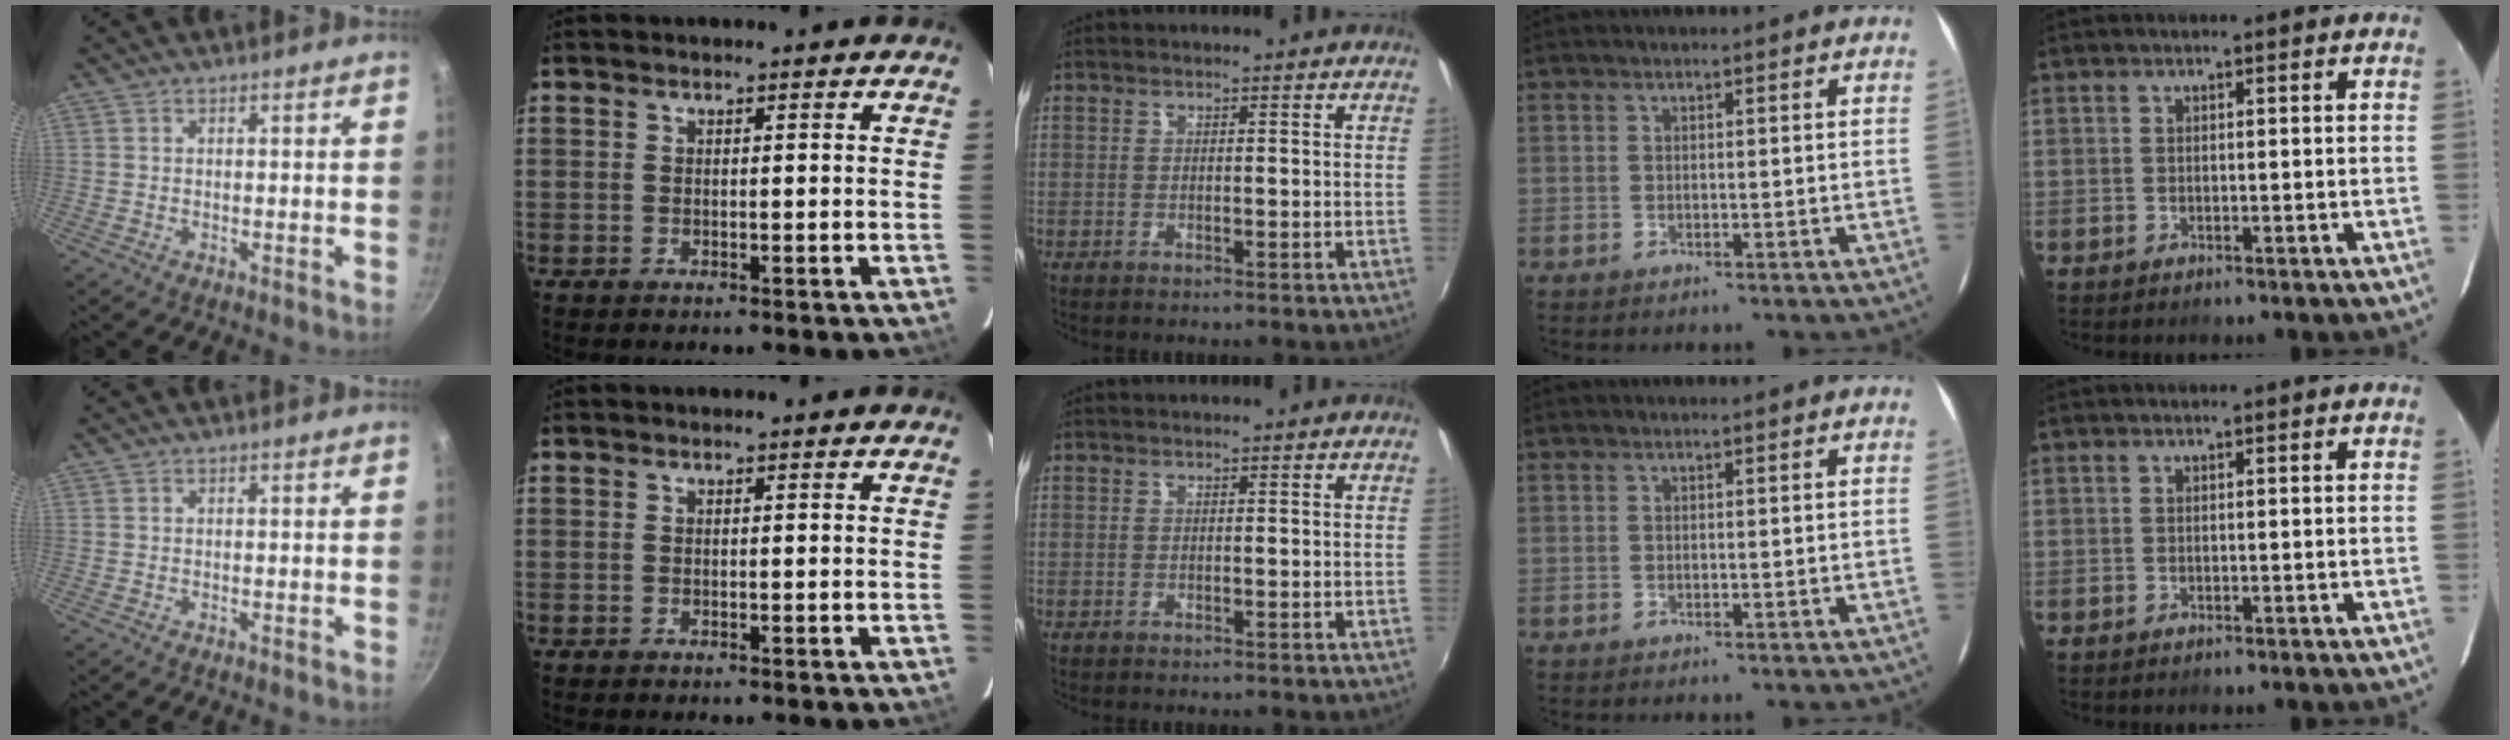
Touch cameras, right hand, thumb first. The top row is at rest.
{}